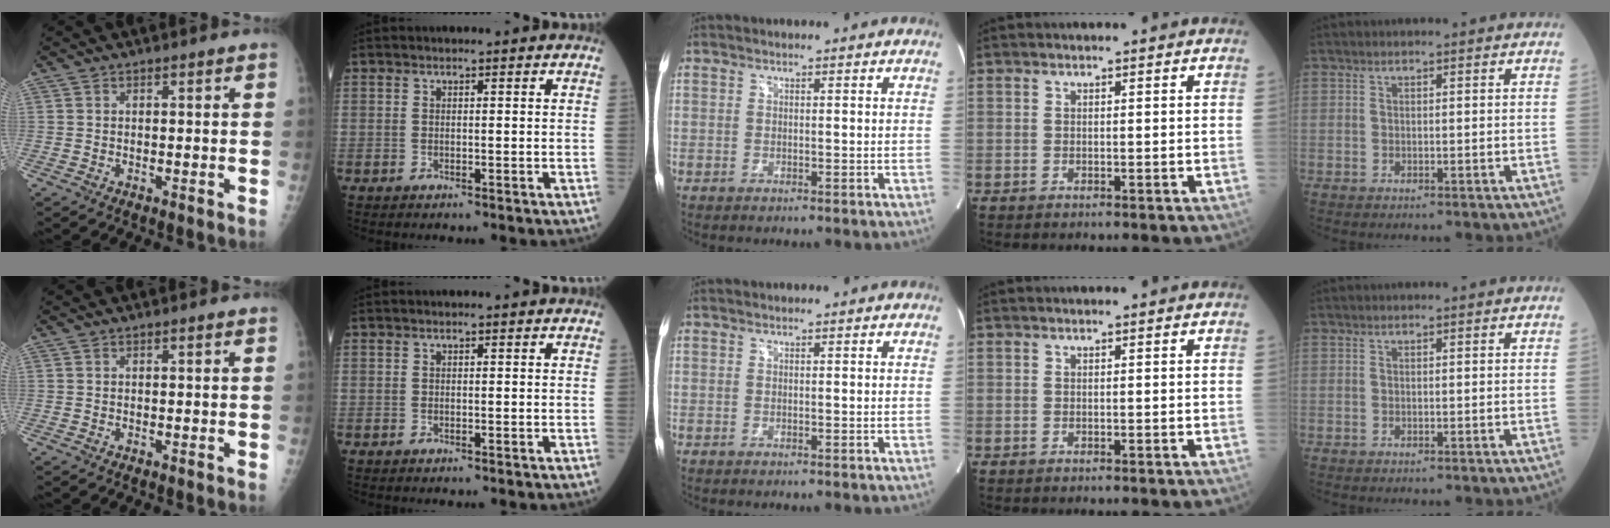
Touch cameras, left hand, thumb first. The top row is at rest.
{}